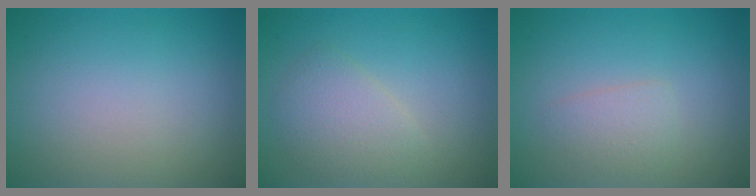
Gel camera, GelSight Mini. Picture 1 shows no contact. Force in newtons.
{"total": 2.9, "press": 2.9, "slide": 0.1}
{"total": 1.6, "press": 1.6, "slide": 0.0}